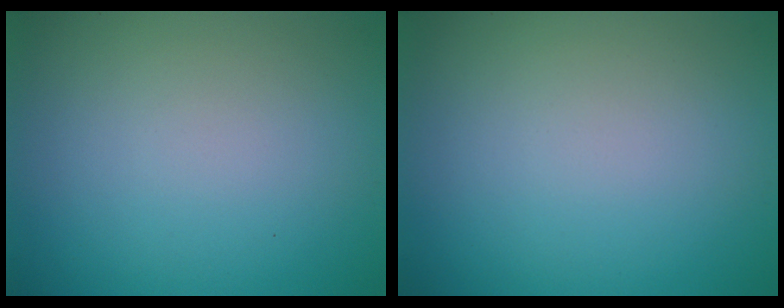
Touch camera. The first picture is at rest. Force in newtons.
{"total": 0.0}